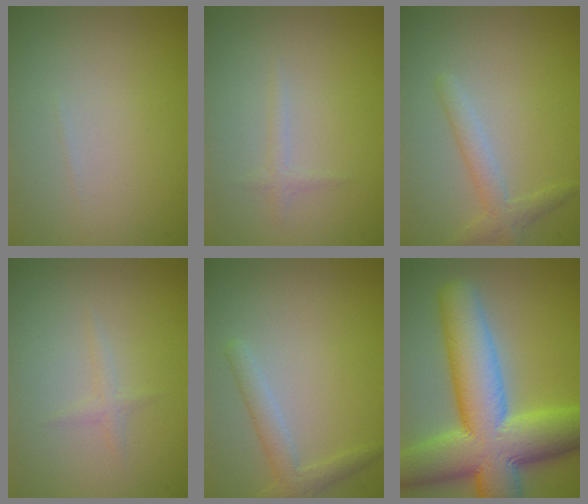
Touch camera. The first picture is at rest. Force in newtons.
{"total": 0.8, "press": 0.8, "slide": 0.1}
{"total": 2.1, "press": 2.1, "slide": 0.1}
{"total": 0.8, "press": 0.8, "slide": 0.1}
{"total": 2.2, "press": 2.2, "slide": 0.1}
{"total": 13.8, "press": 13.7, "slide": 0.5}